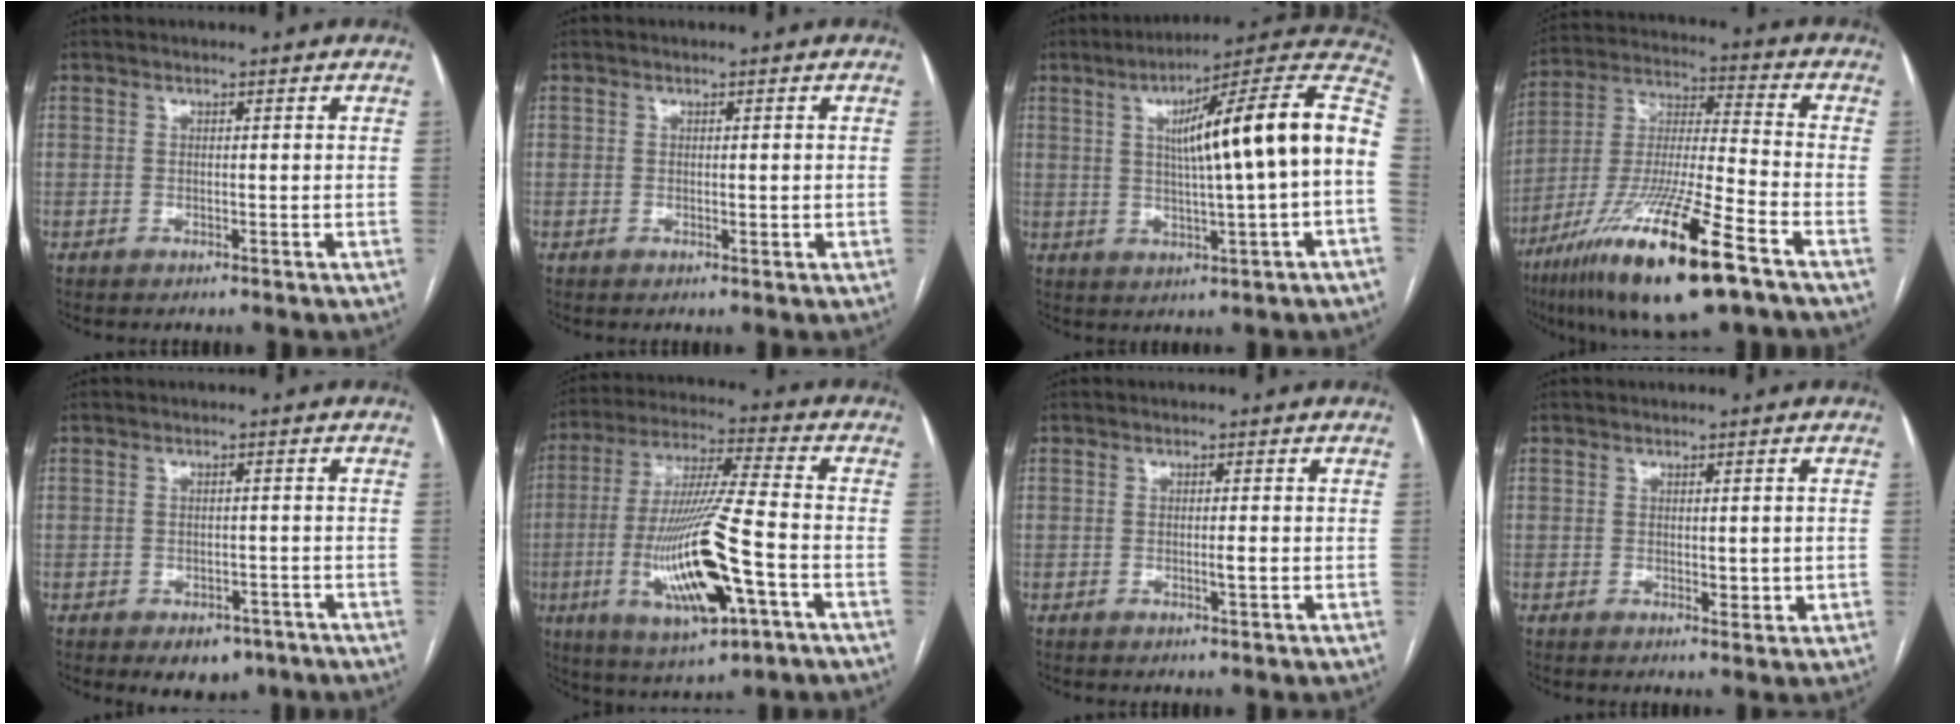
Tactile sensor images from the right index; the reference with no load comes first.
{"total": 1.0, "force": [0.0, 0.4, 0.9], "torque": [-0.018, 0.003, 0.004]}
{"total": 19.1, "force": [1.8, 0.4, 19.0], "torque": [-0.262, 0.035, 0.020]}
{"total": 21.4, "force": [-12.1, 1.7, 17.5], "torque": [-0.340, -0.046, -0.218]}
{"total": 5.0, "force": [-3.4, 3.0, 2.1], "torque": [-0.016, 0.003, -0.038]}
{"total": 18.0, "force": [-5.3, 2.2, 17.0], "torque": [-0.345, -0.018, -0.087]}
{"total": 1.3, "force": [-0.2, 0.0, 1.3], "torque": [-0.024, -0.002, -0.004]}
{"total": 2.3, "force": [-0.1, 1.0, 2.0], "torque": [-0.029, -0.005, 0.003]}